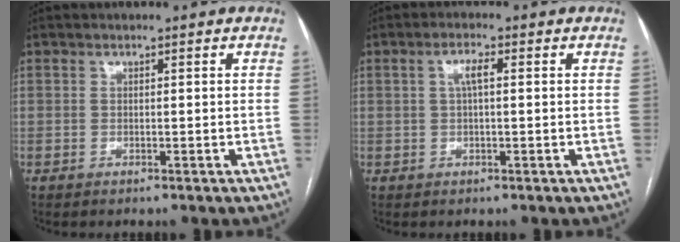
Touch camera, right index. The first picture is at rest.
{"total": 2.6, "force": [0.5, 0.6, 2.5], "torque": [-0.049, 0.007, 0.009]}